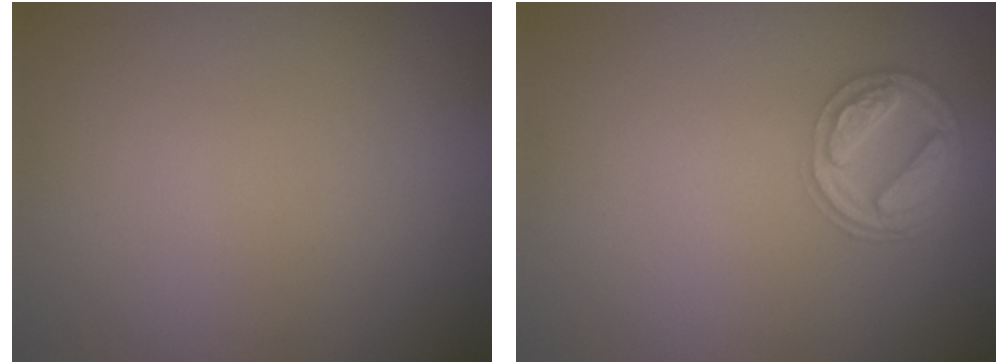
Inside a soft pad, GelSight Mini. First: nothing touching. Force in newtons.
{"total": 4.3, "press": 3.4, "slide": 2.6}